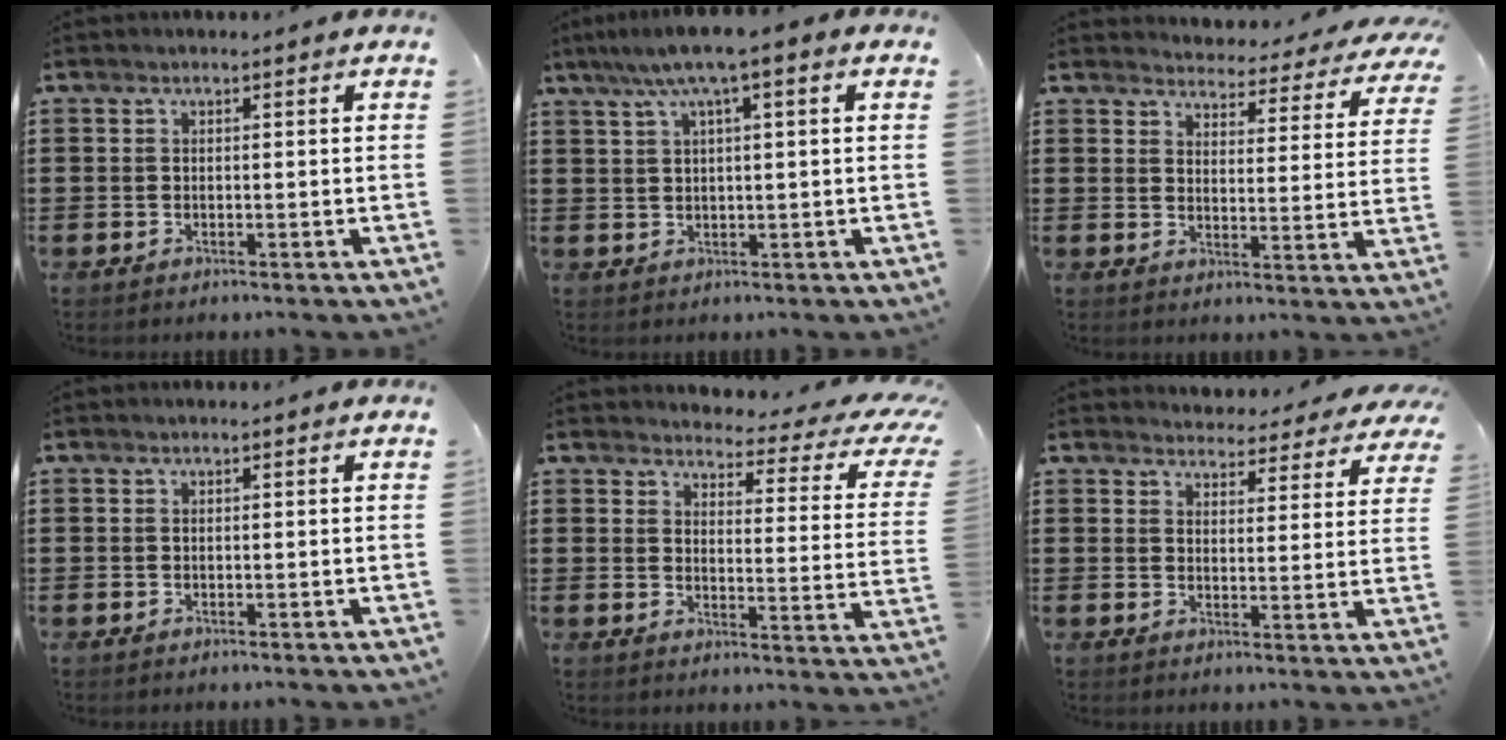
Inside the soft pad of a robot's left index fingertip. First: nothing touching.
{"total": 5.2, "force": [2.2, 0.3, 4.7], "torque": [-0.095, 0.005, 0.034]}
{"total": 3.9, "force": [3.9, 0.2, 0.2], "torque": [-0.019, -0.037, 0.062]}
{"total": 0.0}
{"total": 3.9, "force": [3.3, 0.8, 2.0], "torque": [-0.044, -0.030, 0.047]}
{"total": 3.9, "force": [3.9, 0.4, 0.0], "torque": [-0.013, -0.025, 0.067]}